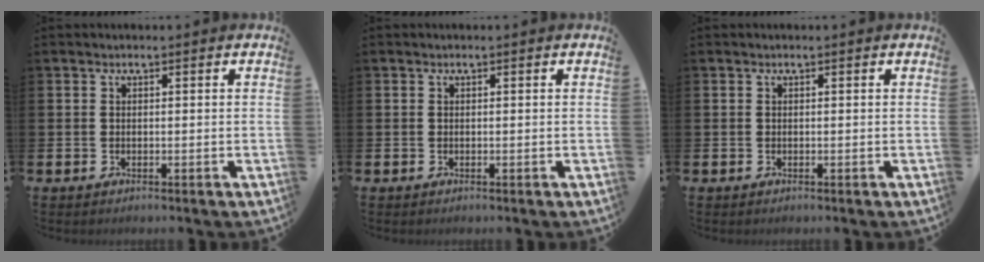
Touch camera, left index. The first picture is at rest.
{"total": 0.0}
{"total": 0.0}